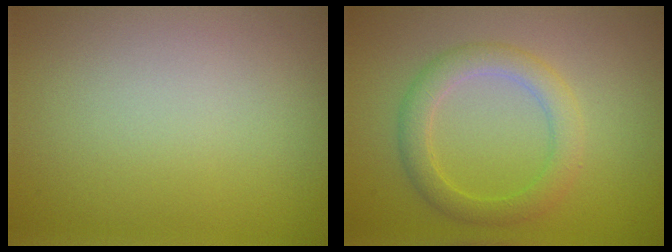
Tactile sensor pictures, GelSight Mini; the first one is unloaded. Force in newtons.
{"total": 3.2, "press": 3.2, "slide": 0.2}